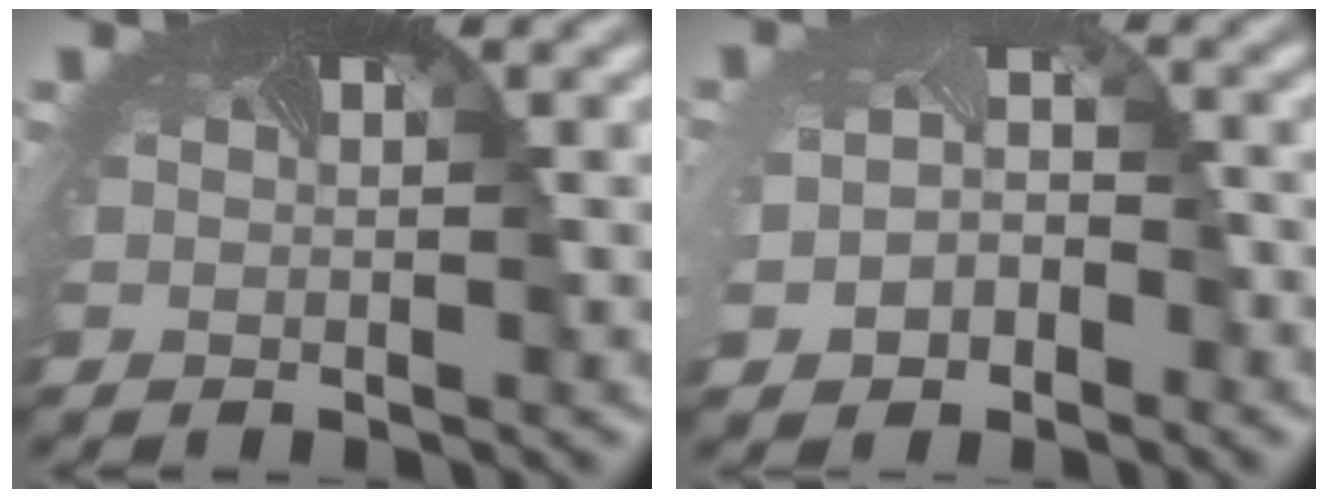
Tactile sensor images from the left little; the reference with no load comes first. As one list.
[{"total": 4.0, "force": [-1.6, 3.0, 2.1], "torque": [-0.055, -0.022, -0.023]}]